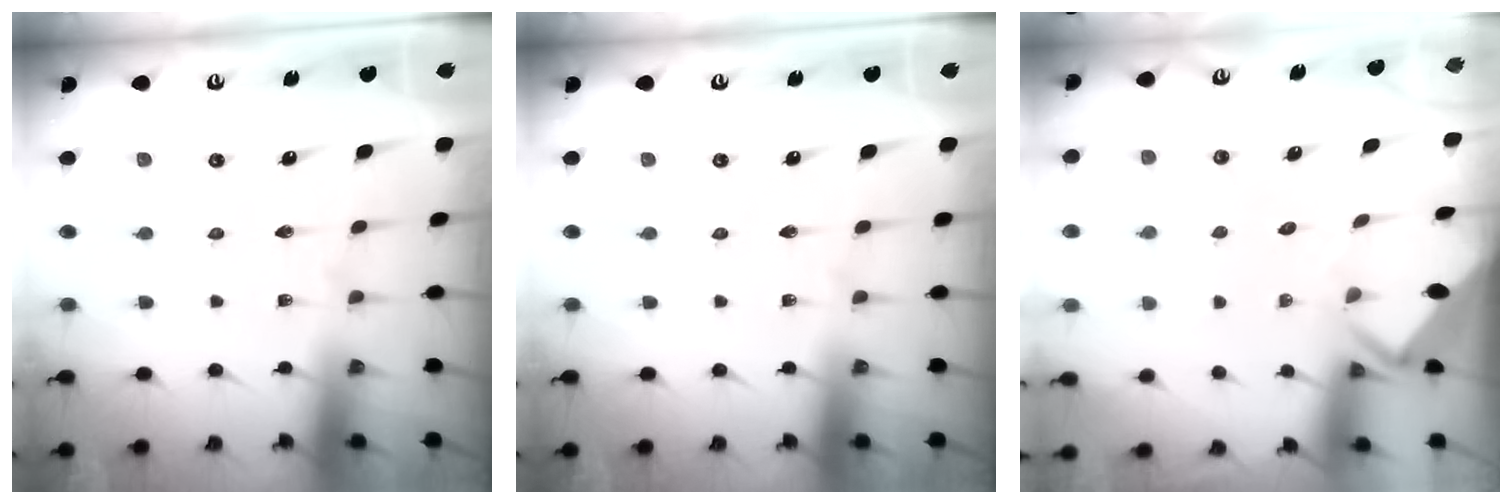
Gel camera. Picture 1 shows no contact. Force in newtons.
{"total": 0.0}
{"total": 3.6, "press": 3.6, "slide": 0.3}